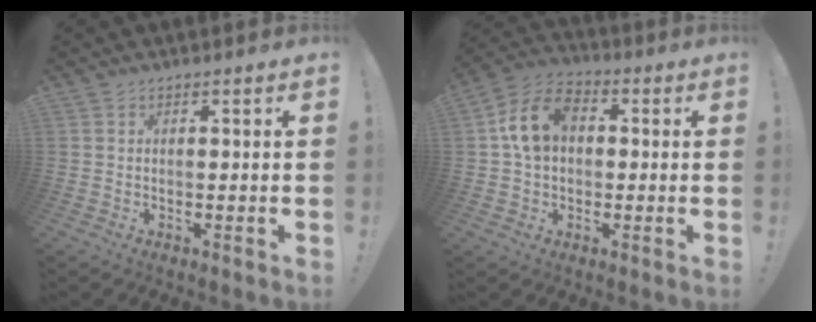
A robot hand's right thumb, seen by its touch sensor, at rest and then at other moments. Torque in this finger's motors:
{"motor_torque": [1.48, 1.75, 0.03, 0.03, 0.05]}